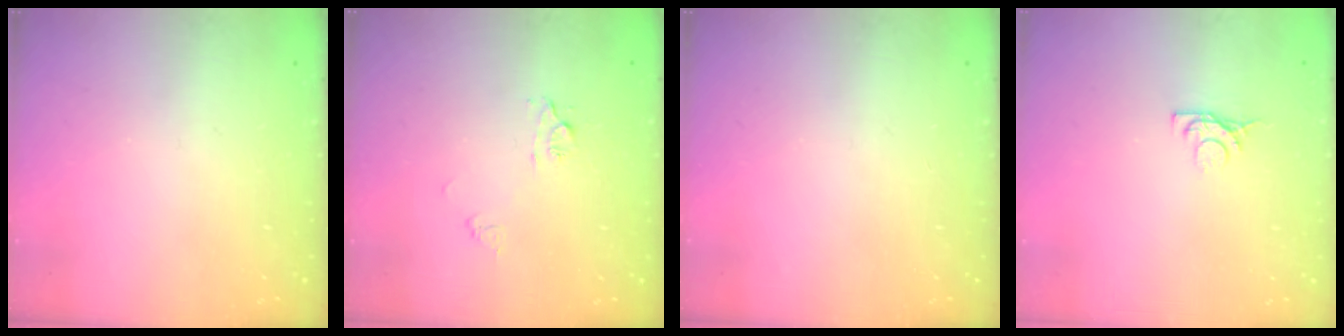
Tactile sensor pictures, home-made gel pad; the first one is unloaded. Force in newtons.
{"total": 6.0, "press": 5.9, "slide": 0.5}
{"total": 0.0}
{"total": 4.6, "press": 4.6, "slide": 0.8}